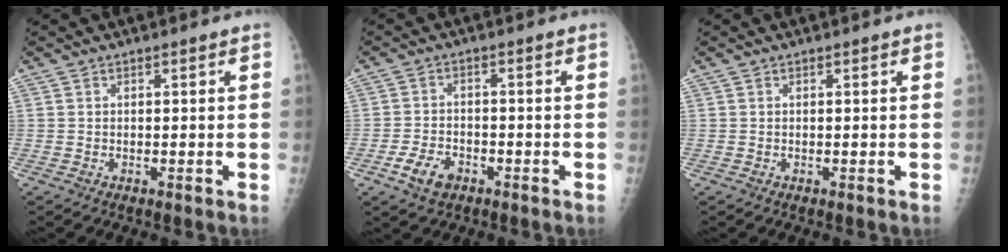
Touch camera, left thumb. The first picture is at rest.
{"total": 5.2, "force": [-2.8, 3.4, 2.9], "torque": [-0.051, 0.012, -0.048]}
{"total": 0.0}